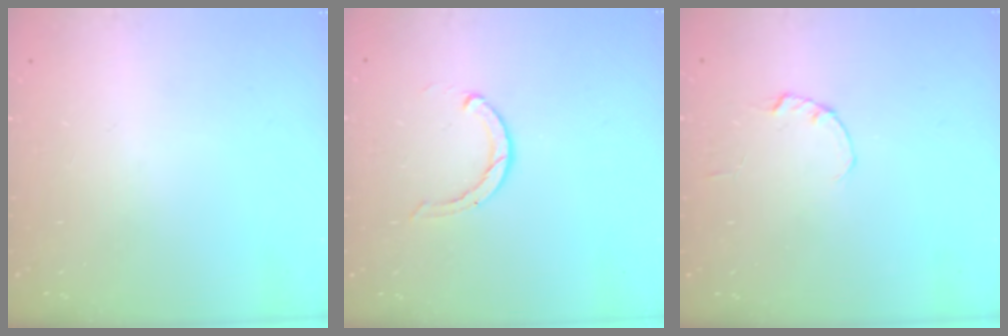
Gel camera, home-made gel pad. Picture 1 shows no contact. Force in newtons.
{"total": 2.3, "press": 2.3, "slide": 0.4}
{"total": 0.0}